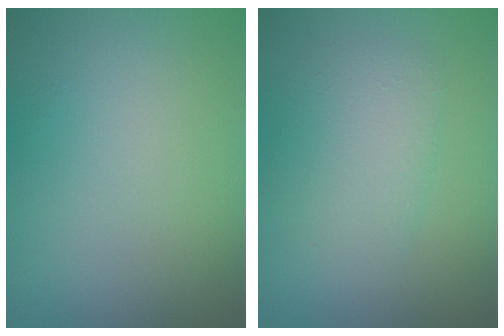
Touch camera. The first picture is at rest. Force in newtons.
{"total": 3.0, "press": 3.0, "slide": 0.1}